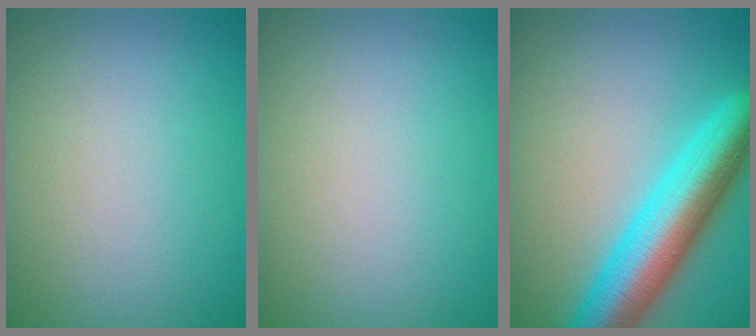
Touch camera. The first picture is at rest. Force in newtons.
{"total": 0.0}
{"total": 8.3, "press": 8.3, "slide": 0.2}